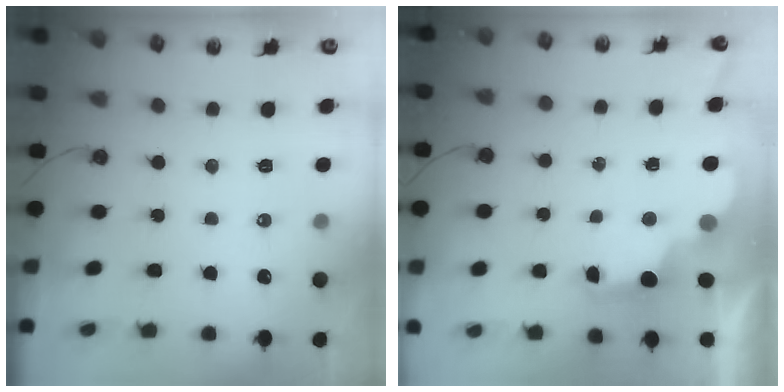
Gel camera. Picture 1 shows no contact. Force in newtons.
{"total": 2.9, "press": 2.8, "slide": 0.9}